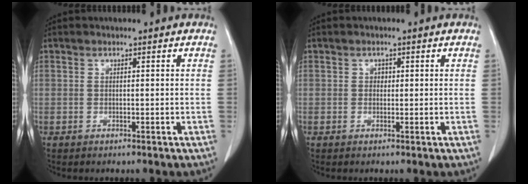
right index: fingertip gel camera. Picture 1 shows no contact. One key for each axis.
{"total": 0.9, "fx": 0.2, "fy": 0.8, "fz": 0.4, "tx": -0.005, "ty": 0.002, "tz": 0.001}